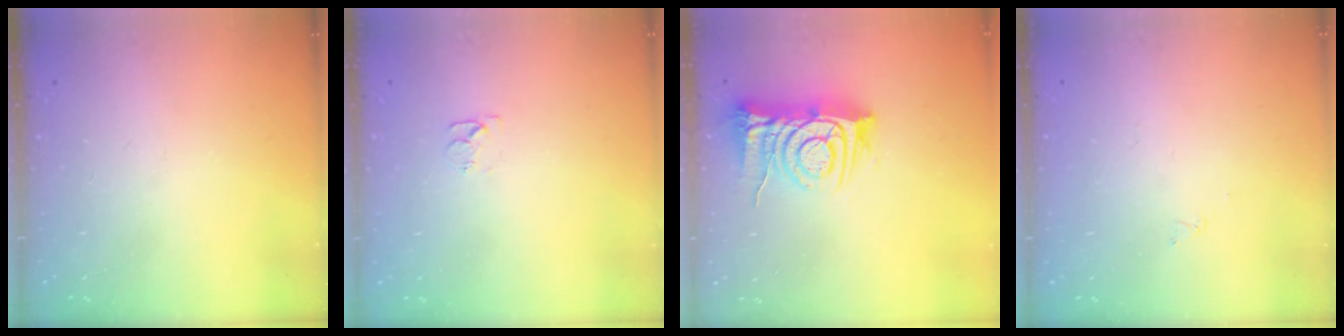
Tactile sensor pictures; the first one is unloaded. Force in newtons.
{"total": 3.6, "press": 3.6, "slide": 0.3}
{"total": 11.2, "press": 11.2, "slide": 1.0}
{"total": 1.6, "press": 1.5, "slide": 0.3}